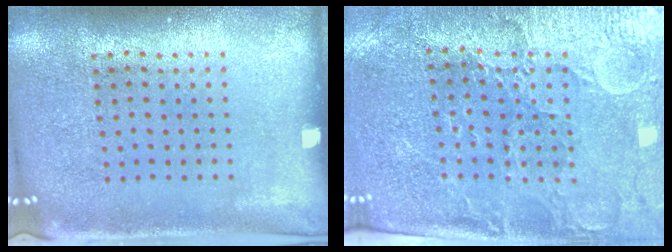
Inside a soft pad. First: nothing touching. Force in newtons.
{"total": 3.5, "press": 3.2, "slide": 1.3}